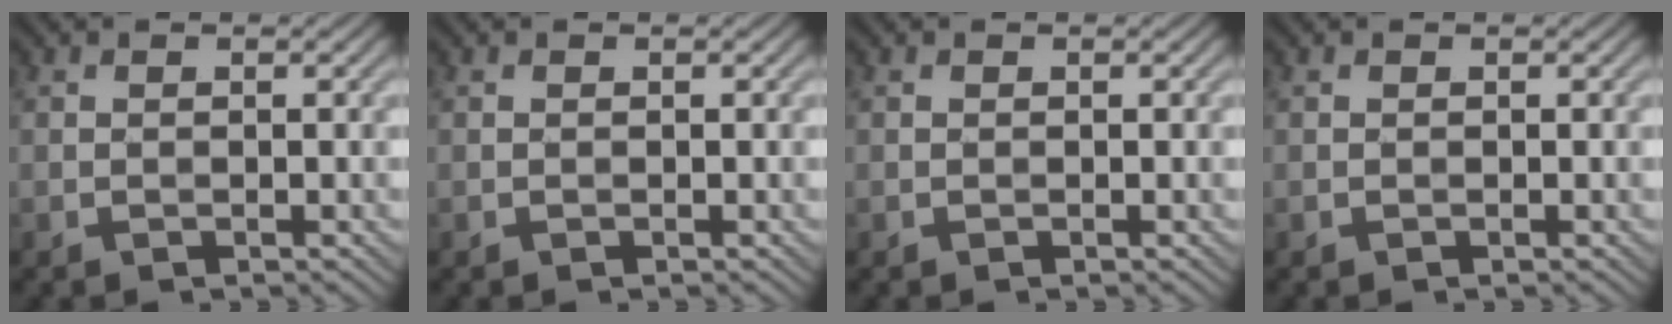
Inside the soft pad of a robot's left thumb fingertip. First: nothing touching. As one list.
[{"total": 0.0}, {"total": 0.0}, {"total": 0.0}]